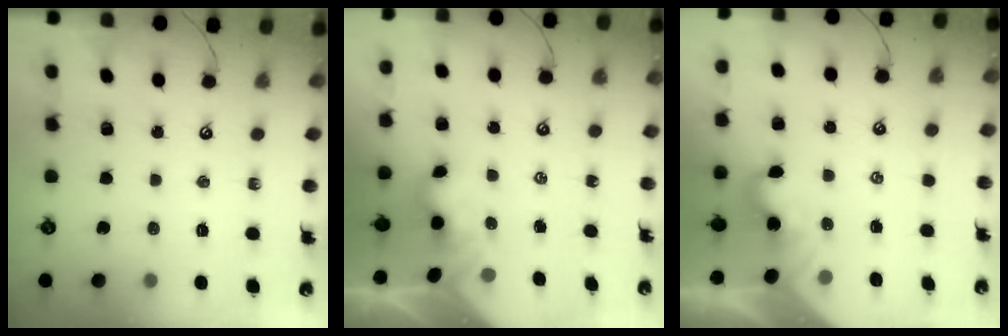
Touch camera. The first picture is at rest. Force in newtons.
{"total": 3.6, "press": 3.6, "slide": 0.2}
{"total": 0.8, "press": 0.7, "slide": 0.5}